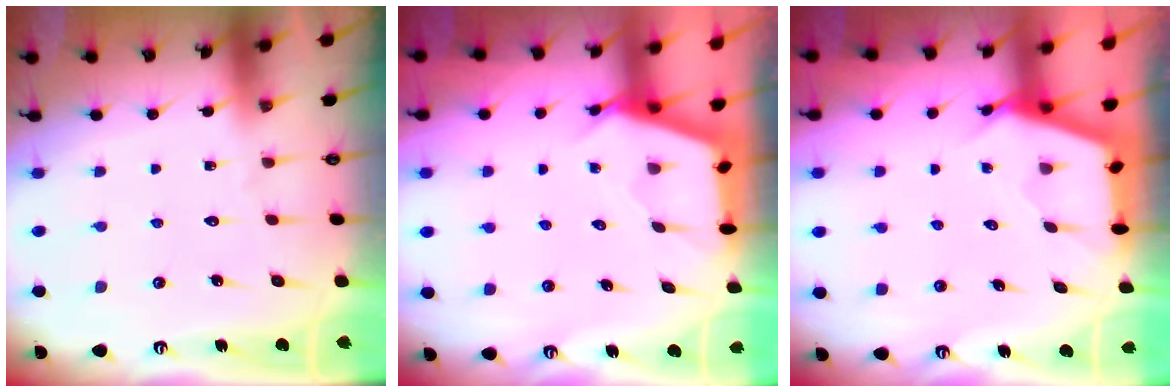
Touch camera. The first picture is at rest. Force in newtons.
{"total": 2.5, "press": 2.5, "slide": 0.3}
{"total": 2.6, "press": 2.5, "slide": 0.3}